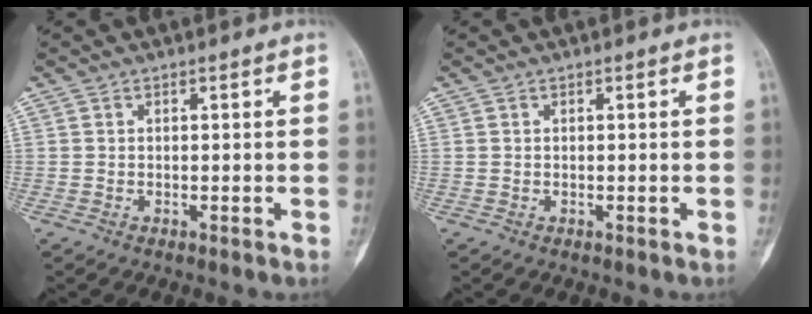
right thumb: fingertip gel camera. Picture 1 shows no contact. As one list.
[{"total": 0.0}]